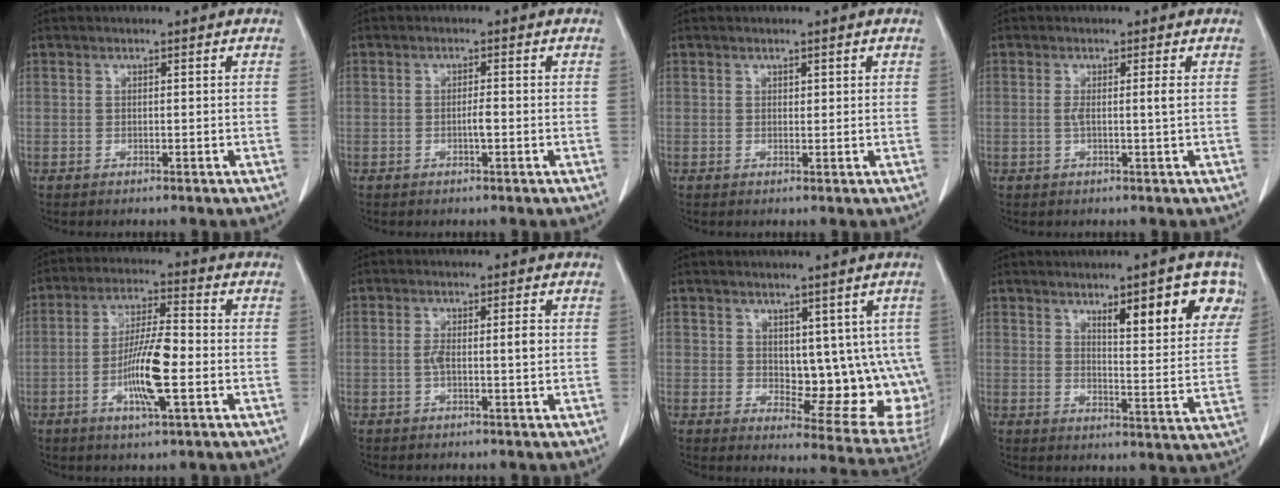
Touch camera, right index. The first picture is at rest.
{"total": 1.5, "force": [-0.4, 0.2, 1.4], "torque": [-0.028, 0.000, -0.008]}
{"total": 0.6, "force": [0.4, 0.3, 0.4], "torque": [0.000, -0.002, 0.005]}
{"total": 2.1, "force": [0.1, -0.4, 2.1], "torque": [-0.040, -0.001, 0.001]}
{"total": 10.0, "force": [-2.6, 1.2, 9.6], "torque": [-0.182, -0.003, -0.051]}
{"total": 3.3, "force": [-0.2, 0.5, 3.3], "torque": [-0.062, 0.003, -0.001]}
{"total": 12.7, "force": [1.2, 6.3, 11.0], "torque": [-0.123, -0.008, 0.030]}
{"total": 11.2, "force": [6.4, 2.0, 9.0], "torque": [-0.112, -0.003, 0.086]}